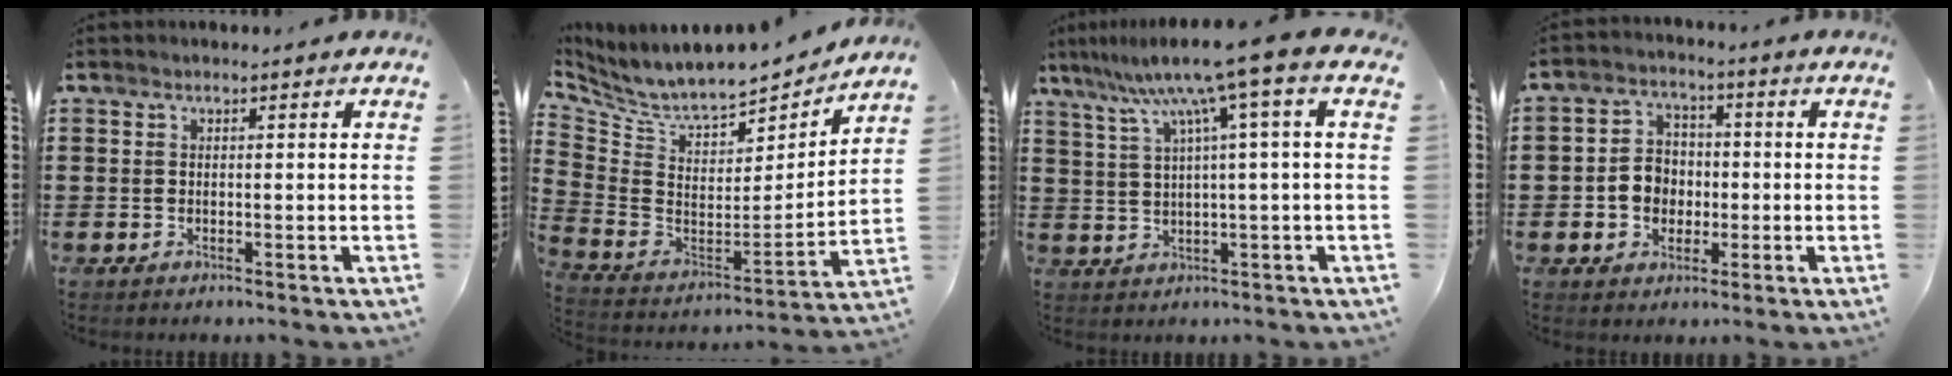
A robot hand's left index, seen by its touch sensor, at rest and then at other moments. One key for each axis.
{"total": 7.2, "fx": 6.6, "fy": 1.4, "fz": 2.4, "tx": -0.084, "ty": -0.061, "tz": 0.110}
{"total": 8.6, "fx": 3.9, "fy": -0.9, "fz": 7.5, "tx": -0.154, "ty": -0.018, "tz": 0.060}
{"total": 5.2, "fx": -1.1, "fy": 4.7, "fz": 1.8, "tx": -0.048, "ty": 0.017, "tz": -0.023}